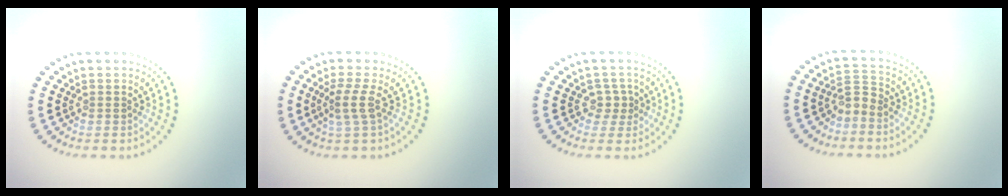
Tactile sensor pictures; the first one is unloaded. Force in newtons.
{"total": 2.2, "press": 1.7, "slide": 1.4}
{"total": 1.6, "press": 1.2, "slide": 1.1}
{"total": 1.8, "press": 1.3, "slide": 1.1}